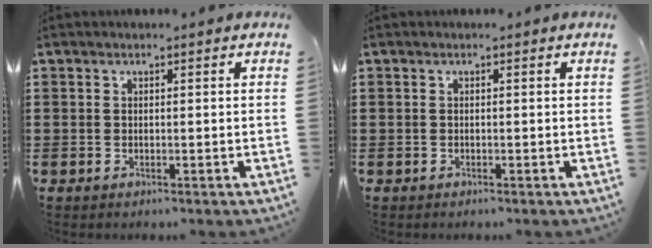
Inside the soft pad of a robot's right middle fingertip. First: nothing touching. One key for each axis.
{"total": 0.0}